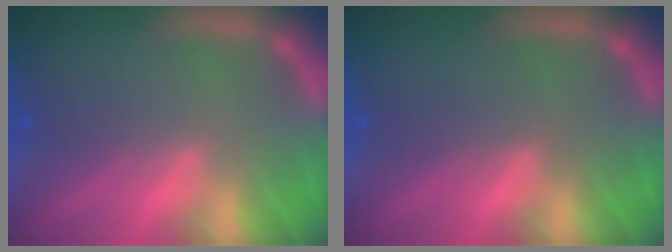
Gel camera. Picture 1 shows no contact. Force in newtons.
{"total": 0.0}